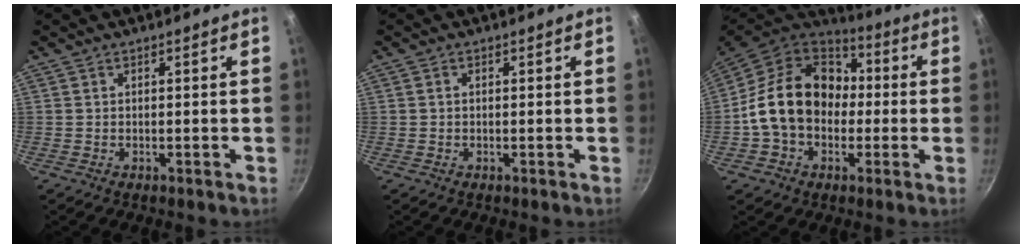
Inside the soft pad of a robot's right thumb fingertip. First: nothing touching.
{"total": 0.6, "force": [0.0, 0.5, 0.3], "torque": [-0.005, 0.005, 0.000]}
{"total": 20.0, "force": [-0.3, 15.6, 12.5], "torque": [-0.187, 0.048, -0.015]}